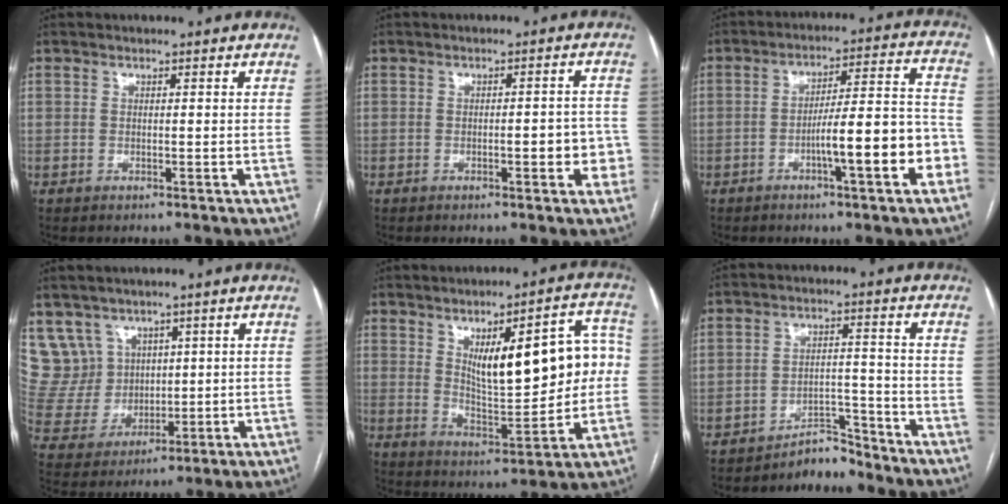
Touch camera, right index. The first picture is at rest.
{"total": 4.6, "force": [-1.5, 1.6, 4.1], "torque": [-0.040, 0.012, -0.016]}
{"total": 12.6, "force": [-4.7, 1.3, 11.7], "torque": [-0.162, 0.024, -0.065]}
{"total": 8.8, "force": [5.4, 7.0, 0.5], "torque": [-0.024, 0.038, 0.126]}
{"total": 16.8, "force": [3.0, 5.6, 15.5], "torque": [-0.209, 0.029, 0.058]}
{"total": 4.4, "force": [-4.2, 0.9, -0.2], "torque": [0.012, 0.014, -0.068]}